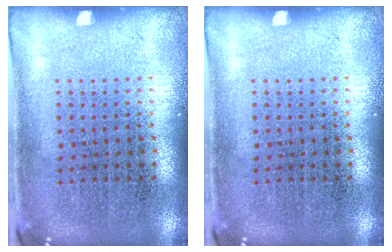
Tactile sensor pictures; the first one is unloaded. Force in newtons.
{"total": 0.0}